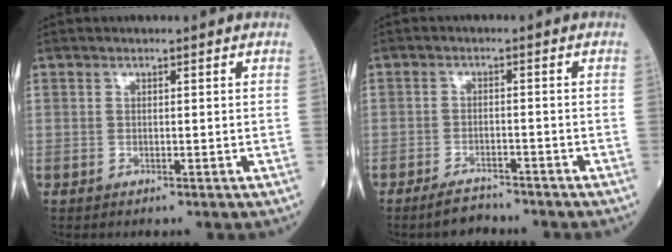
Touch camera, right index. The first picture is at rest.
{"total": 3.6, "force": [-3.3, 0.9, 1.1], "torque": [-0.024, -0.006, -0.055]}